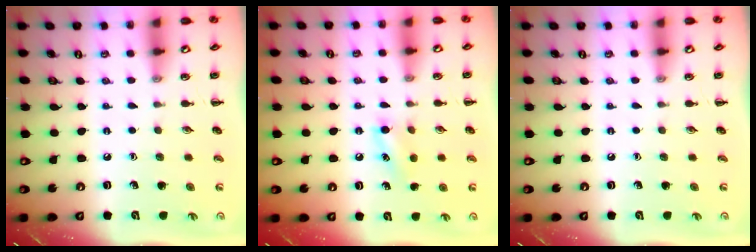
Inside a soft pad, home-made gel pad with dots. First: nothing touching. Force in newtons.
{"total": 4.9, "press": 4.7, "slide": 1.4}
{"total": 0.0}